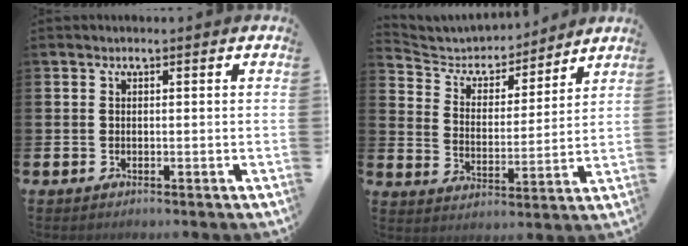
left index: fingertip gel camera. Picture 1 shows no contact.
{"total": 5.3, "force": [5.0, 1.8, 0.6], "torque": [-0.048, -0.039, 0.082]}